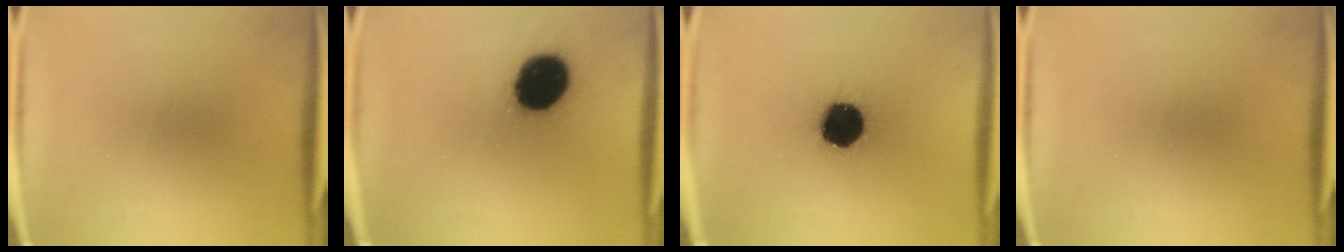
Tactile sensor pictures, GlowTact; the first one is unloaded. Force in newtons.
{"total": 16.8}
{"total": 16.7}
{"total": 0.0}